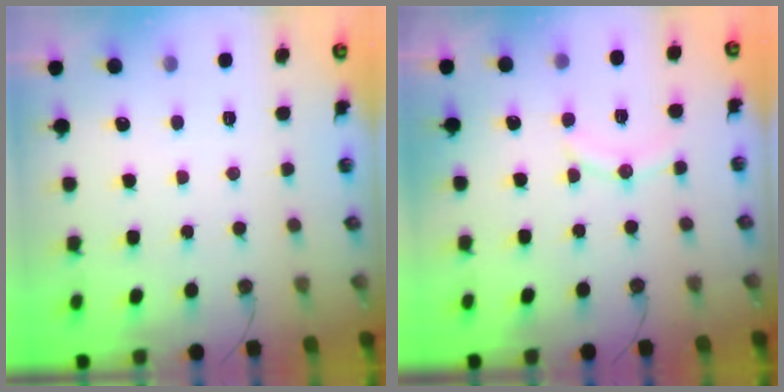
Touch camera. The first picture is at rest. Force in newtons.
{"total": 7.9, "press": 7.7, "slide": 1.7}